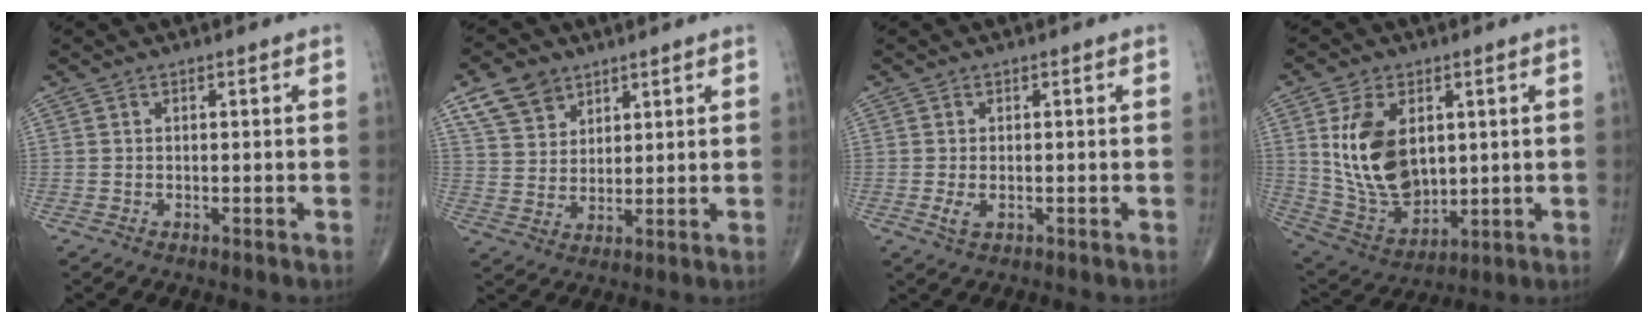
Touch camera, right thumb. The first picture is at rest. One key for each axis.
{"total": 8.4, "fx": 5.2, "fy": 5.7, "fz": 3.3, "tx": -0.041, "ty": -0.020, "tz": 0.102}
{"total": 2.1, "fx": -0.5, "fy": 1.1, "fz": 1.7, "tx": -0.041, "ty": -0.006, "tz": -0.009}
{"total": 15.9, "fx": 3.1, "fy": 10.1, "fz": 11.8, "tx": -0.195, "ty": -0.019, "tz": 0.079}